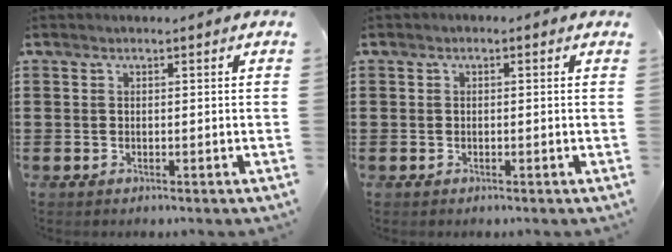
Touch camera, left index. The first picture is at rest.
{"total": 0.6, "force": [-0.5, 0.4, 0.1], "torque": [-0.003, 0.000, -0.010]}